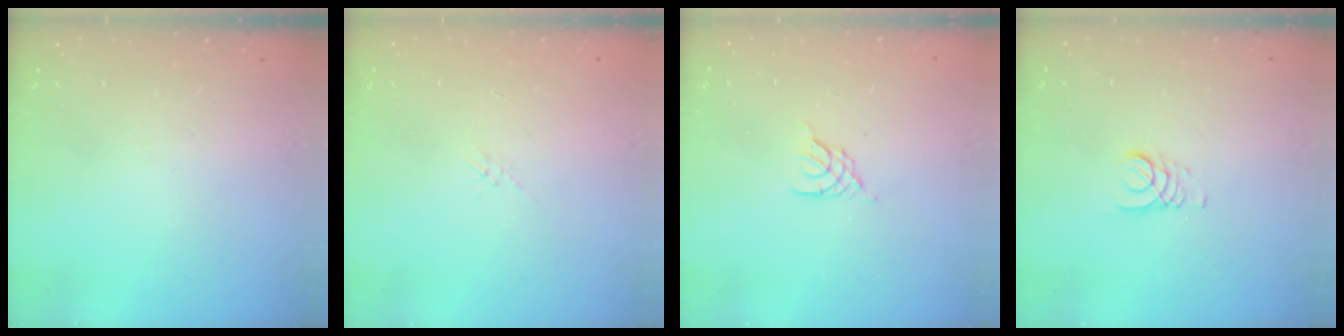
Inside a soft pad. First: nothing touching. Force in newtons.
{"total": 0.5, "press": 0.5, "slide": 0.2}
{"total": 2.3, "press": 2.3, "slide": 0.5}
{"total": 2.7, "press": 2.7, "slide": 0.3}